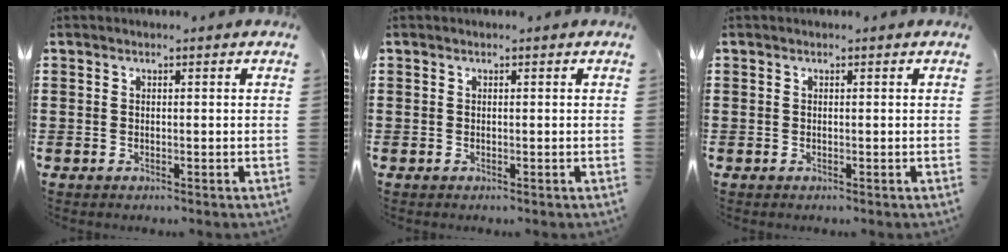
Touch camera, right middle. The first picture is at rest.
{"total": 0.0}
{"total": 0.0}